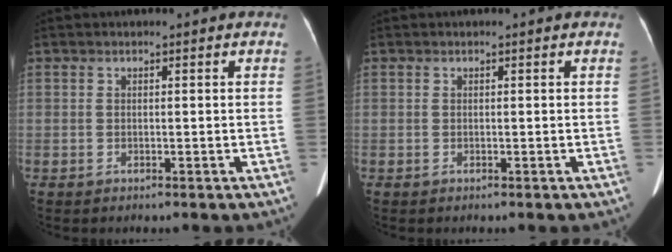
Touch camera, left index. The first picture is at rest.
{"total": 0.0}